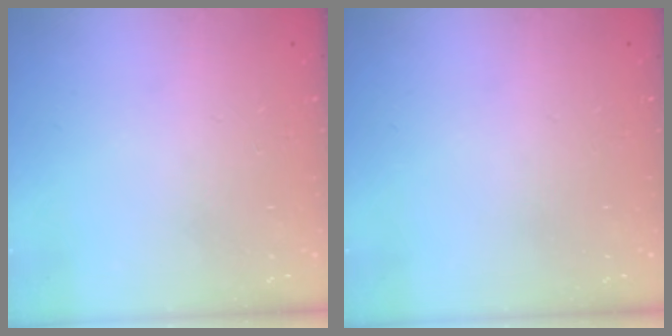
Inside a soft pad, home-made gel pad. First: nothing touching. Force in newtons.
{"total": 0.0}